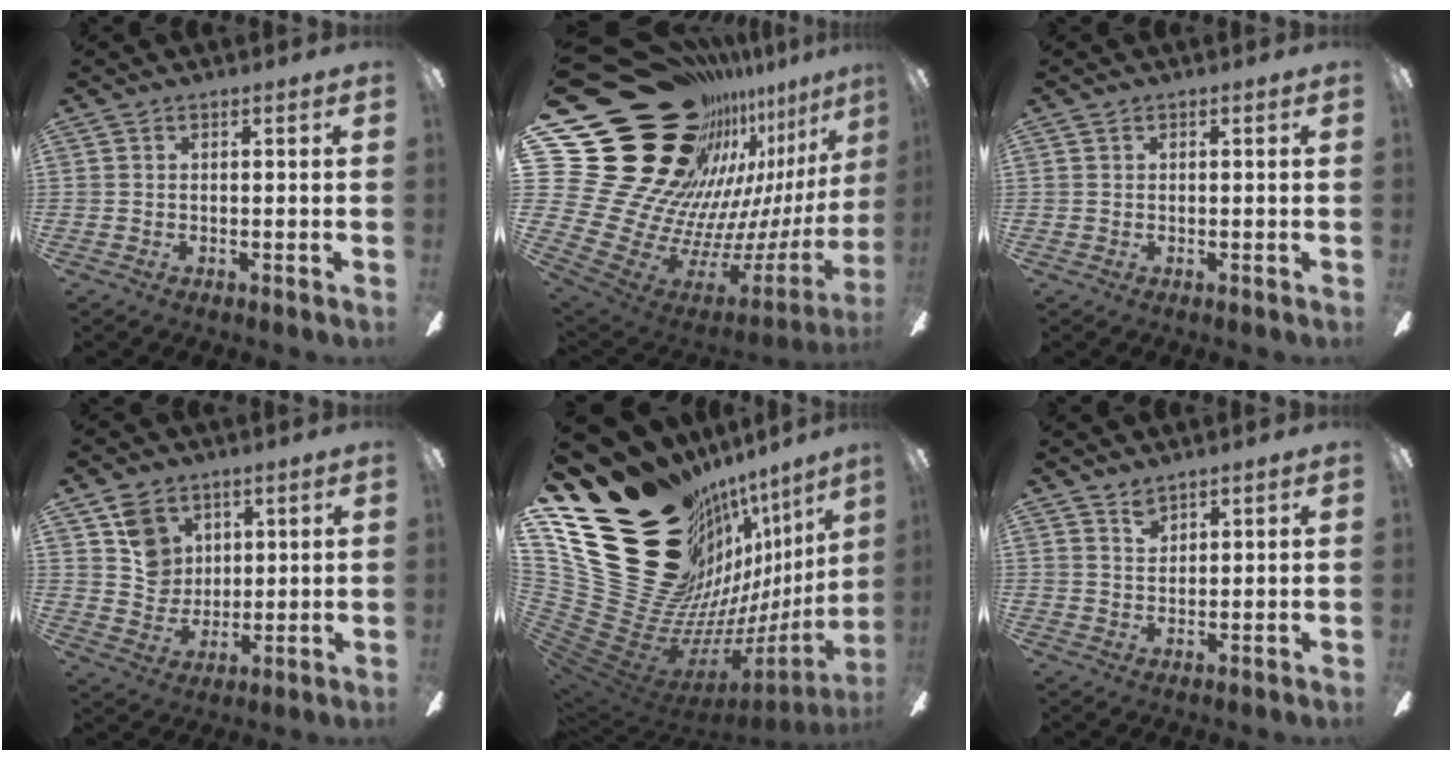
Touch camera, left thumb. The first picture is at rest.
{"total": 38.9, "force": [17.8, 24.4, 24.6], "torque": [-0.378, -0.207, 0.428]}
{"total": 0.6, "force": [0.2, 0.5, 0.1], "torque": [-0.002, 0.005, 0.003]}
{"total": 9.0, "force": [4.9, 7.1, 2.6], "torque": [-0.051, -0.011, 0.095]}
{"total": 36.1, "force": [15.1, 23.3, 23.0], "torque": [-0.299, -0.194, 0.390]}
{"total": 3.0, "force": [2.5, 1.3, 0.8], "torque": [-0.011, -0.009, 0.046]}